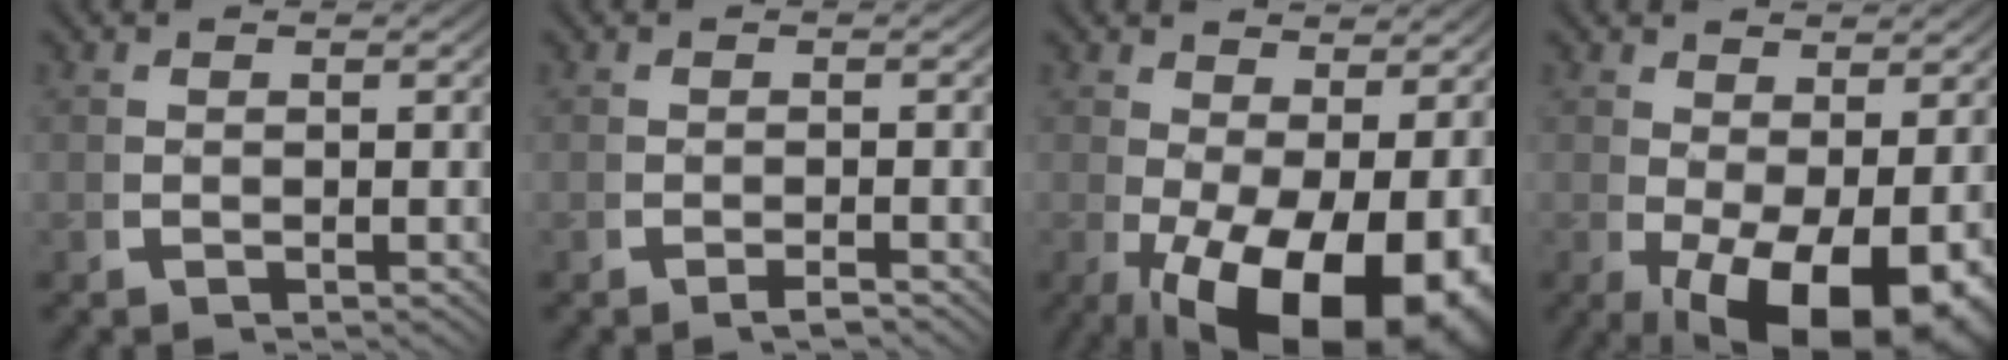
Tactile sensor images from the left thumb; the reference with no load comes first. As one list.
[{"total": 0.8, "force": [-0.7, -0.1, 0.3], "torque": [-0.004, 0.002, -0.017]}, {"total": 12.5, "force": [-3.6, 7.0, 9.7], "torque": [-0.156, -0.066, -0.017]}, {"total": 9.3, "force": [-2.7, 4.9, 7.3], "torque": [-0.118, -0.055, -0.013]}]